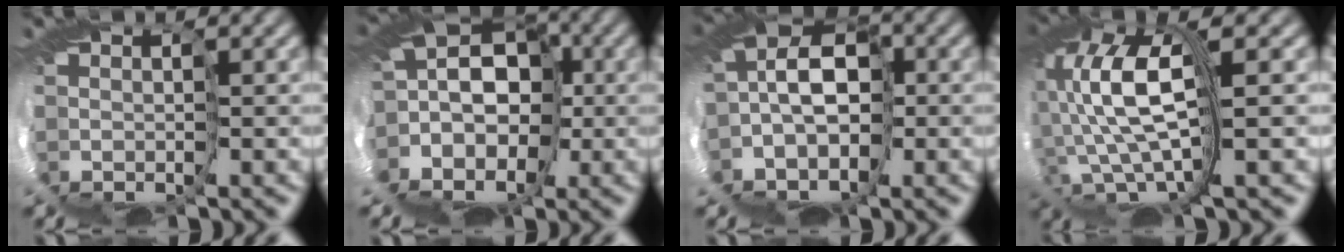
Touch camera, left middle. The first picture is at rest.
{"total": 7.8, "force": [-3.1, 6.1, 3.8], "torque": [-0.096, 0.021, -0.067]}
{"total": 4.7, "force": [-1.4, 2.8, 3.5], "torque": [-0.072, 0.028, -0.045]}
{"total": 7.4, "force": [-0.4, 1.1, 7.3], "torque": [-0.211, 0.015, -0.015]}